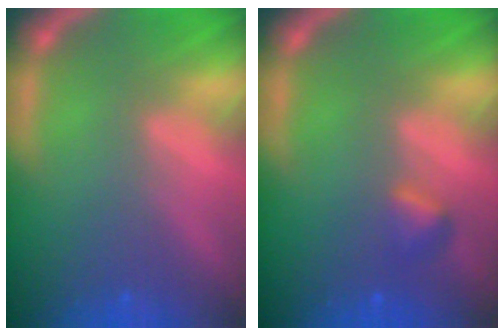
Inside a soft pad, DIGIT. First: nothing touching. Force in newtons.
{"total": 1.4}